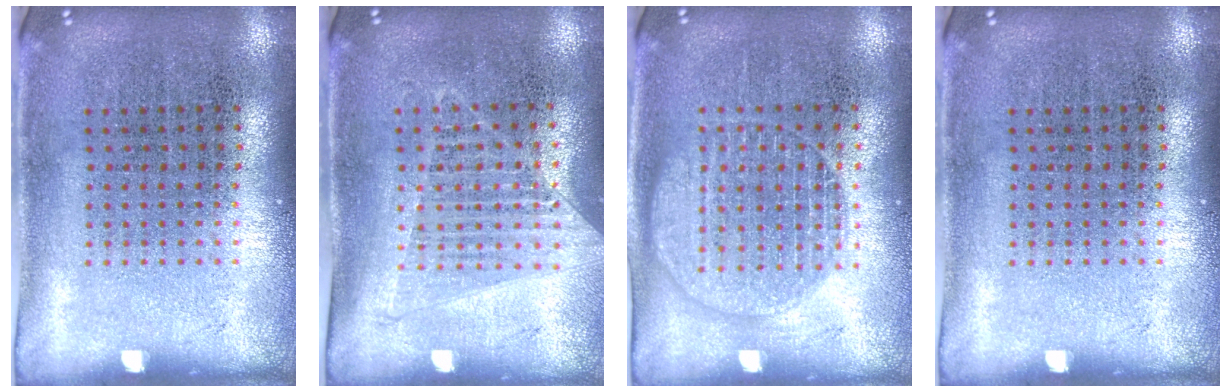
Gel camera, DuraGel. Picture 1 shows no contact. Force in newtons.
{"total": 1.3, "press": 1.2, "slide": 0.4}
{"total": 1.3, "press": 1.3, "slide": 0.1}
{"total": 0.0}